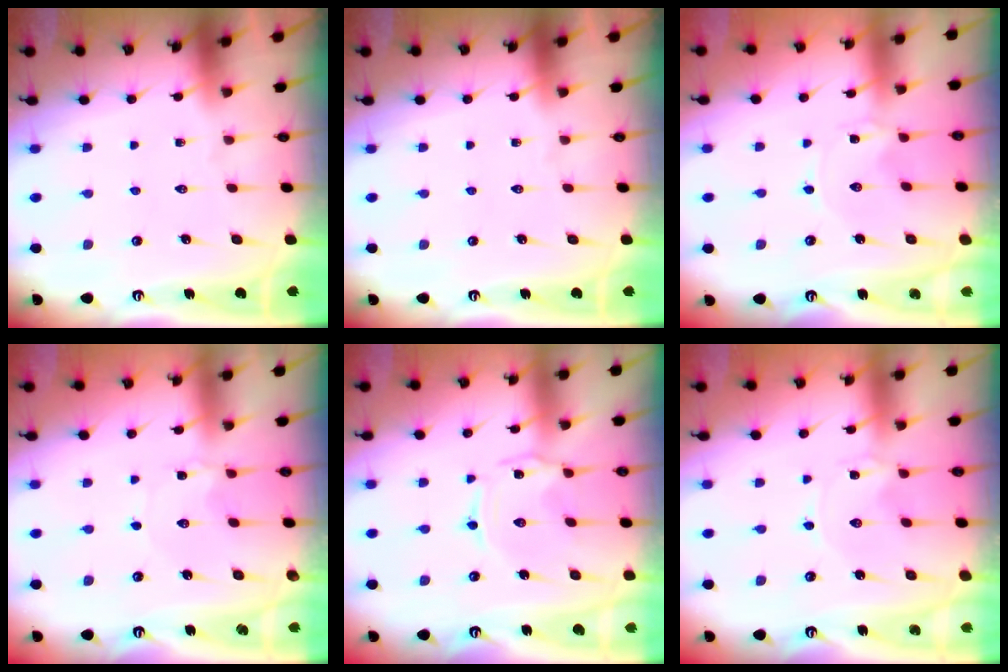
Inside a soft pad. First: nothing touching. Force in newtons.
{"total": 0.0}
{"total": 0.0}
{"total": 0.8, "press": 0.8, "slide": 0.1}
{"total": 1.0, "press": 1.0, "slide": 0.2}
{"total": 0.0}